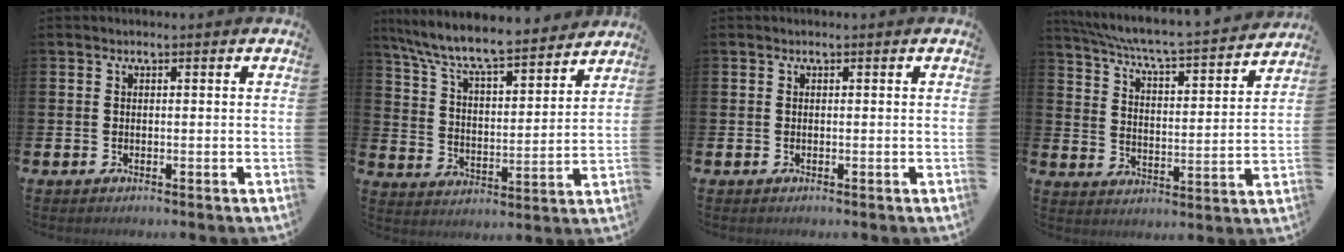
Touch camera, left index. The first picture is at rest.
{"total": 8.8, "force": [8.2, 1.0, 2.9], "torque": [-0.097, -0.062, 0.141]}
{"total": 0.0}
{"total": 6.2, "force": [5.8, 0.1, 2.0], "torque": [-0.061, -0.055, 0.093]}